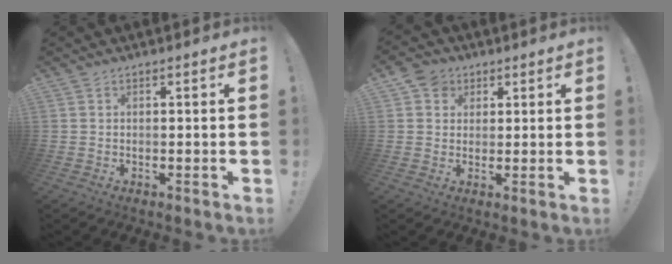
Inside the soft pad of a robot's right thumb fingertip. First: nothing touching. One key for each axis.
{"total": 5.7, "fx": 1.9, "fy": 5.1, "fz": 1.5, "tx": -0.022, "ty": -0.005, "tz": 0.036}